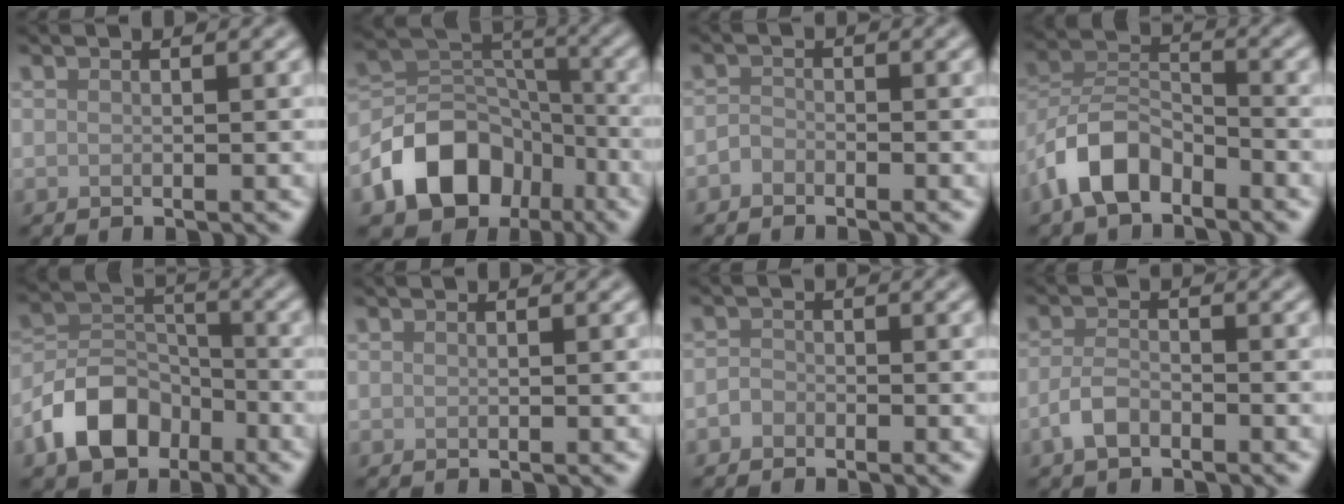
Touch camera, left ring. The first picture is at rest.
{"total": 9.8, "force": [-5.0, 7.0, 4.6], "torque": [-0.074, 0.000, -0.094]}
{"total": 1.1, "force": [-0.9, 0.6, 0.2], "torque": [-0.002, 0.004, -0.021]}
{"total": 6.0, "force": [-3.9, 3.1, 3.3], "torque": [-0.063, 0.006, -0.086]}
{"total": 7.1, "force": [-4.1, 4.7, 3.6], "torque": [-0.061, -0.001, -0.087]}
{"total": 0.0}
{"total": 1.1, "force": [-0.8, 0.7, 0.2], "torque": [-0.001, 0.003, -0.019]}
{"total": 2.3, "force": [-1.6, 1.1, 1.4], "torque": [-0.030, 0.003, -0.037]}